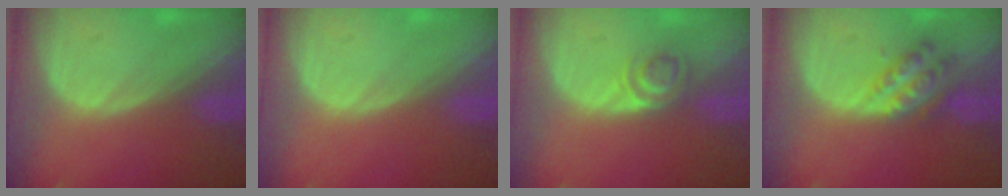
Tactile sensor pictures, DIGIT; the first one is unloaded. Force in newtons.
{"total": 0.0}
{"total": 3.1, "press": 2.9, "slide": 0.8}
{"total": 6.0, "press": 5.2, "slide": 3.1}